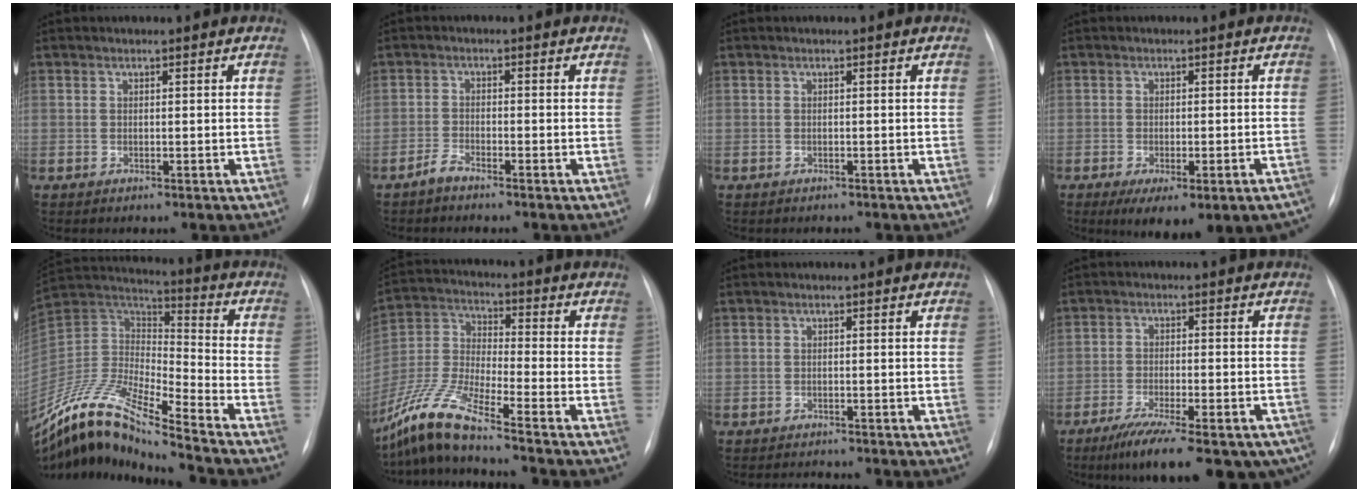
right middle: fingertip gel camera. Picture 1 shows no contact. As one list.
[{"total": 1.9, "force": [-1.8, 0.1, 0.7], "torque": [-0.018, -0.002, -0.037]}, {"total": 1.0, "force": [-0.9, 0.3, 0.1], "torque": [-0.010, -0.004, -0.011]}, {"total": 11.4, "force": [-7.7, 3.5, 7.6], "torque": [-0.074, 0.003, -0.098]}, {"total": 18.8, "force": [-16.0, 0.8, 9.8], "torque": [-0.211, 0.009, -0.306]}, {"total": 10.4, "force": [-8.5, -1.0, 5.9], "torque": [-0.144, -0.019, -0.173]}, {"total": 1.3, "force": [-1.3, 0.0, 0.0], "torque": [-0.003, -0.009, -0.016]}, {"total": 18.4, "force": [-13.5, 5.1, 11.5], "torque": [-0.128, -0.011, -0.188]}]